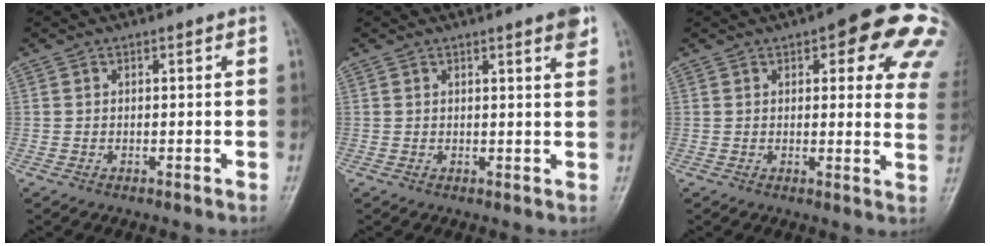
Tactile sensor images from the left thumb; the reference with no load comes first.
{"total": 3.2, "force": [2.1, 0.2, 2.4], "torque": [-0.028, -0.010, 0.025]}
{"total": 17.1, "force": [8.4, 6.3, 13.5], "torque": [-0.121, -0.021, 0.085]}